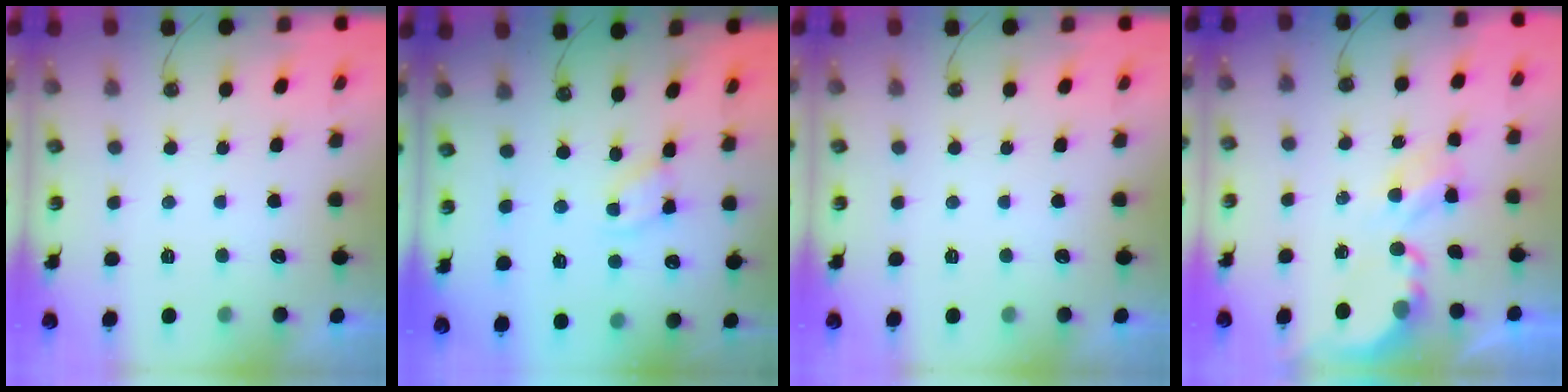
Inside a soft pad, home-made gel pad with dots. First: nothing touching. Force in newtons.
{"total": 2.8, "press": 2.8, "slide": 0.3}
{"total": 0.0}
{"total": 4.0, "press": 4.0, "slide": 0.1}